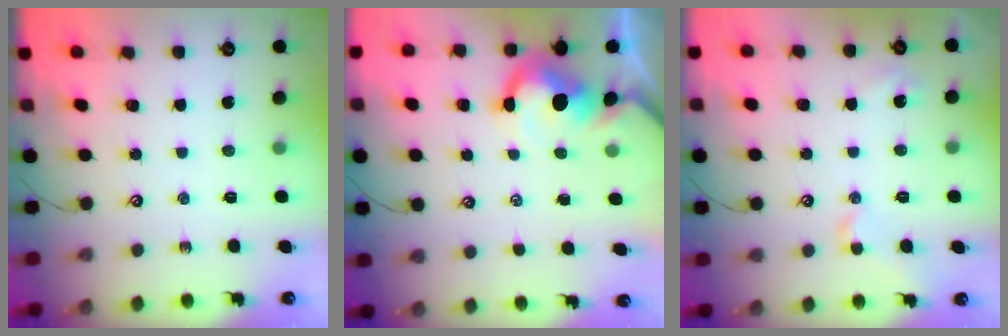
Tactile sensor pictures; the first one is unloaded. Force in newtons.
{"total": 4.0, "press": 3.8, "slide": 1.0}
{"total": 3.3, "press": 3.2, "slide": 0.7}